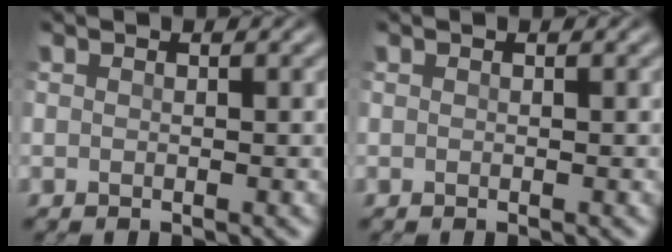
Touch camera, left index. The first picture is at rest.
{"total": 0.0}